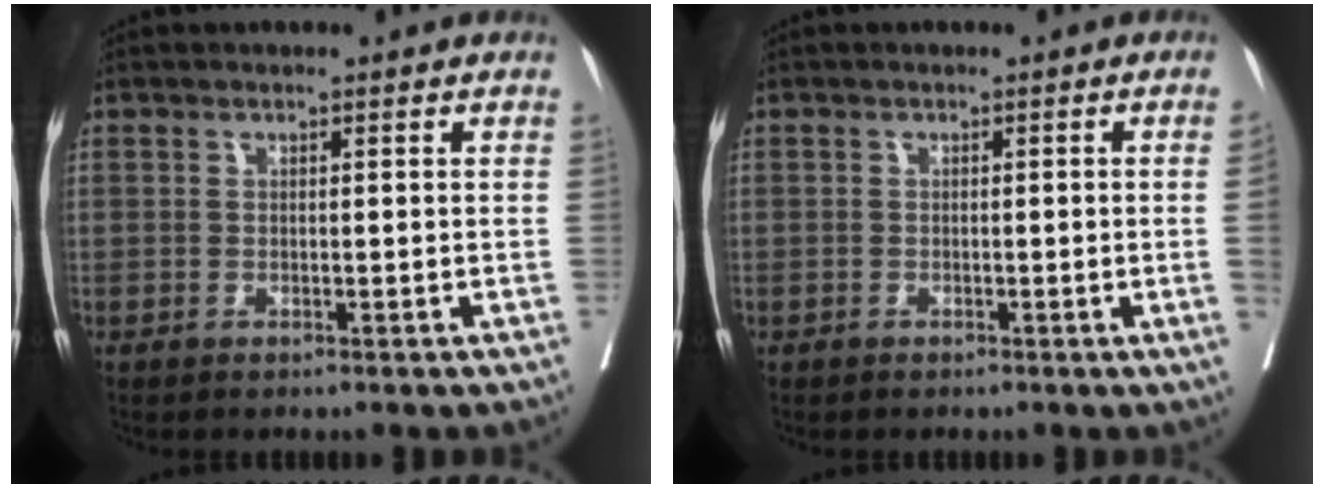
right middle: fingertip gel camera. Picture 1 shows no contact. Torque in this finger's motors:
{"motor_torque": [-0.17, -0.45, -1.00, -0.21]}